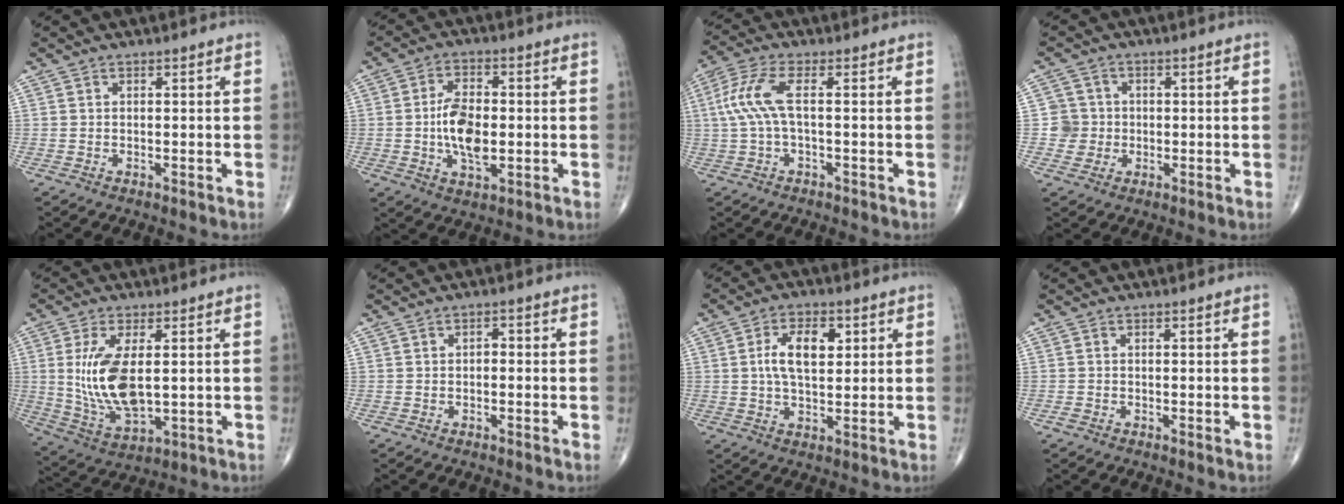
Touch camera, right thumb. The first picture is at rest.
{"total": 9.4, "force": [-0.8, 4.9, 8.0], "torque": [-0.137, 0.004, -0.016]}
{"total": 7.3, "force": [0.3, 2.1, 6.9], "torque": [-0.185, 0.021, 0.003]}
{"total": 4.4, "force": [-0.4, 4.3, 0.1], "torque": [0.030, 0.011, -0.013]}
{"total": 12.9, "force": [1.3, 5.8, 11.4], "torque": [-0.230, -0.018, 0.037]}
{"total": 1.4, "force": [-0.2, 0.9, 1.0], "torque": [-0.007, 0.006, -0.009]}
{"total": 8.1, "force": [1.8, 4.3, 6.6], "torque": [-0.108, 0.001, 0.031]}
{"total": 1.0, "force": [-0.5, 0.5, 0.6], "torque": [-0.012, -0.002, -0.011]}